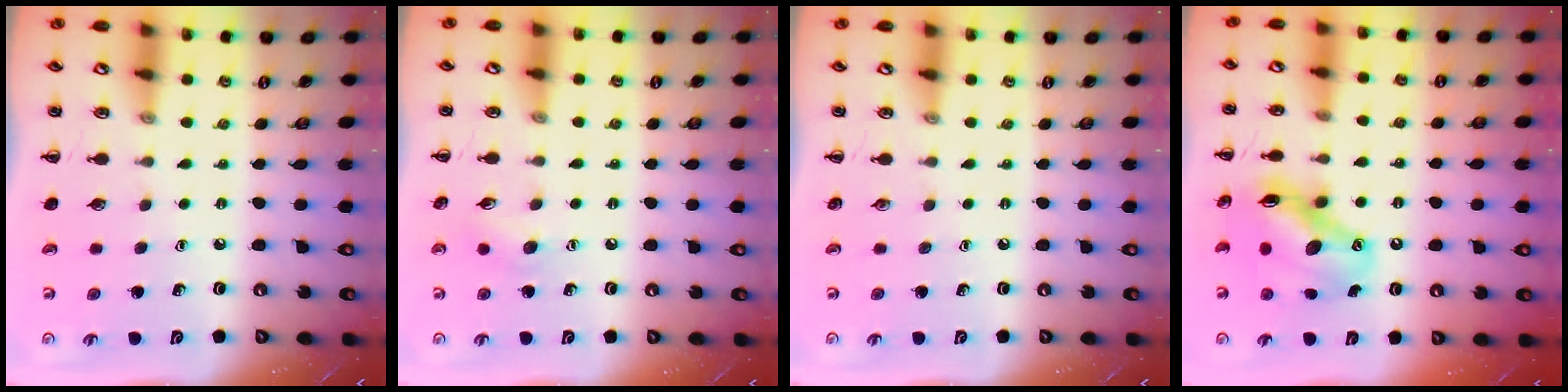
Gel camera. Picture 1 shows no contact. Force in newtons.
{"total": 6.4, "press": 6.2, "slide": 1.4}
{"total": 0.0}
{"total": 13.5, "press": 12.9, "slide": 3.8}